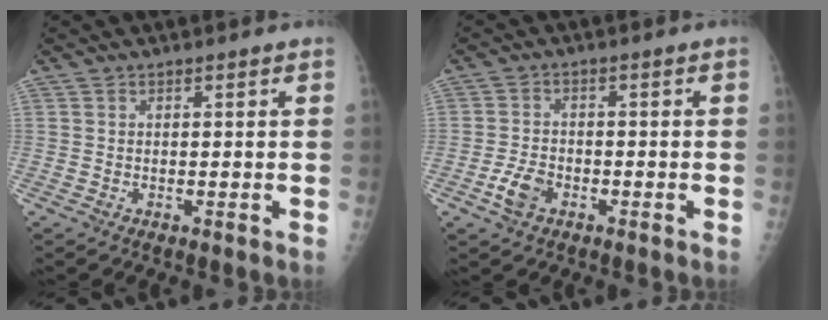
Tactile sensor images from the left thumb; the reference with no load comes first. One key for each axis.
{"total": 4.3, "fx": -2.1, "fy": 2.7, "fz": 2.7, "tx": -0.054, "ty": 0.013, "tz": -0.041}